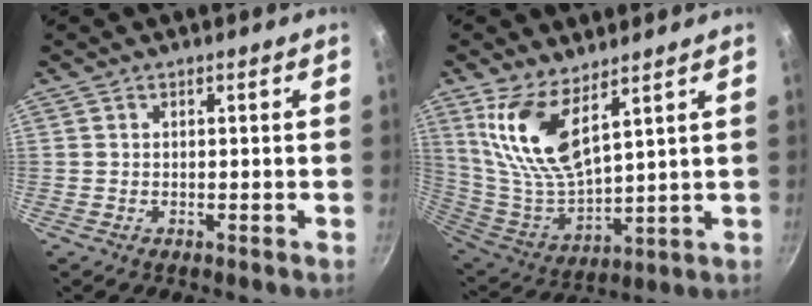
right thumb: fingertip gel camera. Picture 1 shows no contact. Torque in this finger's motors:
{"motor_torque": [2.24, 2.32, 1.69, -0.03, 0.51]}